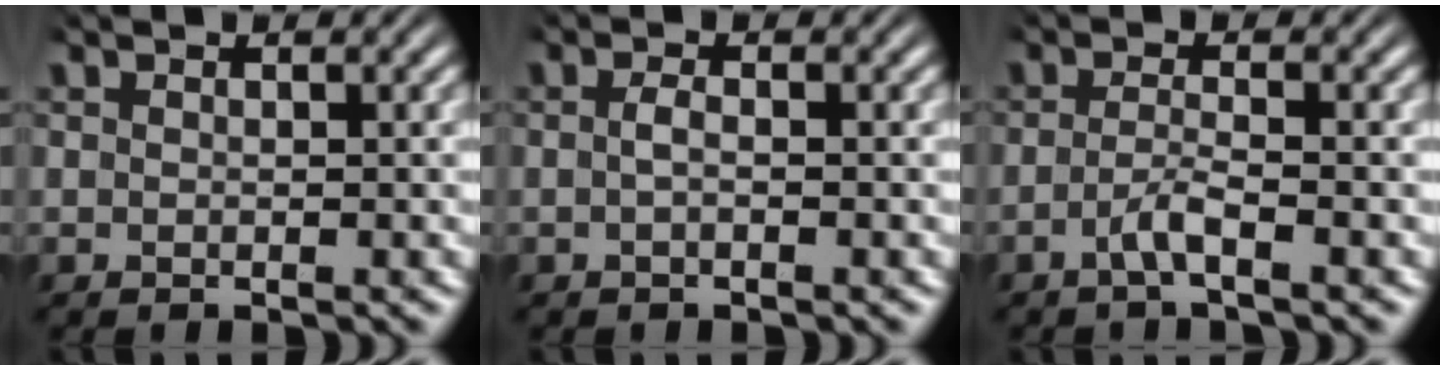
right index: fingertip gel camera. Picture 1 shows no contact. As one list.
[{"total": 1.1, "force": [-0.5, -0.1, 0.9], "torque": [-0.024, -0.007, -0.006]}, {"total": 2.1, "force": [-1.5, -0.2, 1.4], "torque": [-0.033, -0.011, -0.024]}]